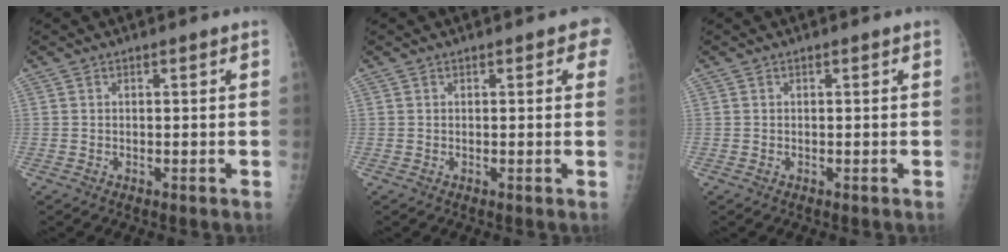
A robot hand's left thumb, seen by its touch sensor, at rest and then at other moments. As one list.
[{"total": 2.8, "force": [1.3, 1.2, 2.1], "torque": [-0.008, 0.001, 0.008]}, {"total": 0.0}]